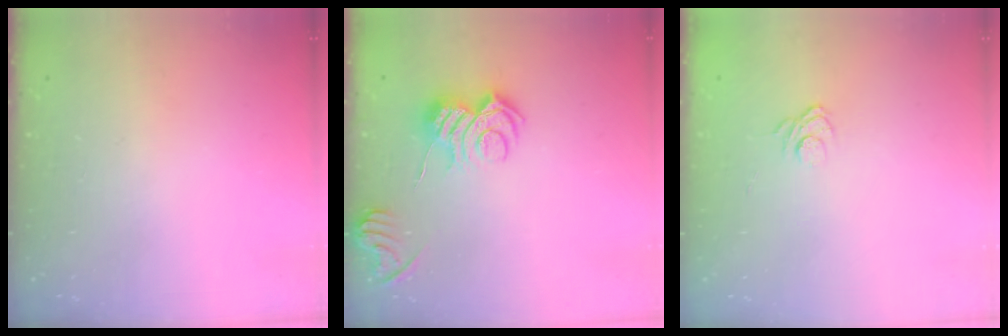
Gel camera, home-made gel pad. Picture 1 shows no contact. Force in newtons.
{"total": 9.5, "press": 9.5, "slide": 0.1}
{"total": 2.8, "press": 2.5, "slide": 1.4}